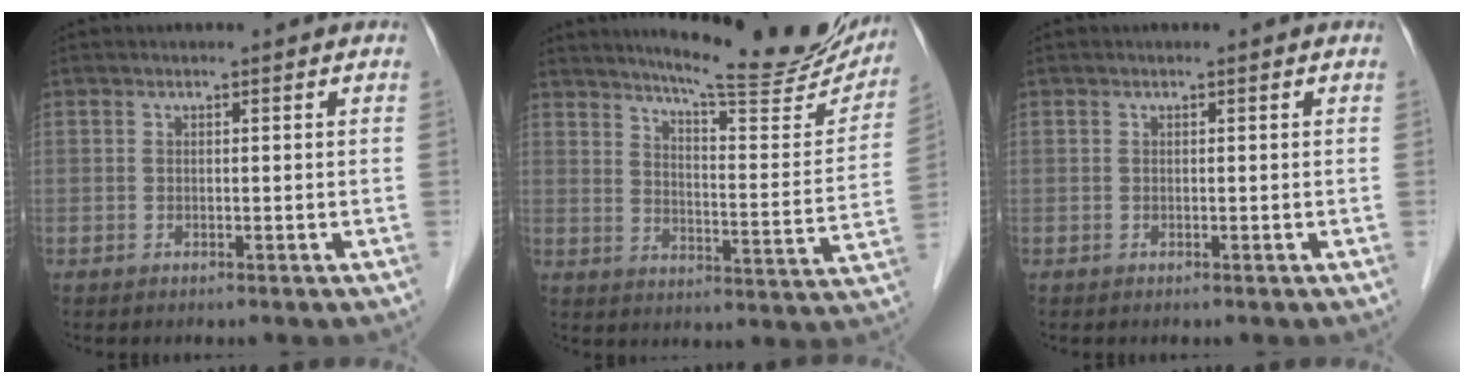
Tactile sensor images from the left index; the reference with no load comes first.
{"total": 21.1, "force": [18.6, 2.2, 9.8], "torque": [-0.133, -0.053, 0.233]}
{"total": 0.0}